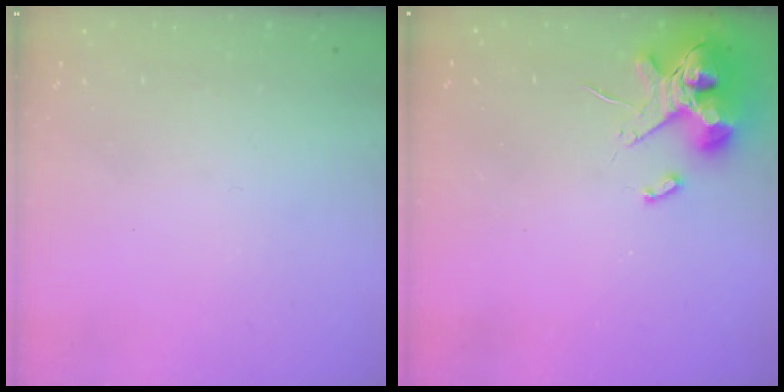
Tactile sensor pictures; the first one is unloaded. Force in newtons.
{"total": 11.4, "press": 11.3, "slide": 1.8}